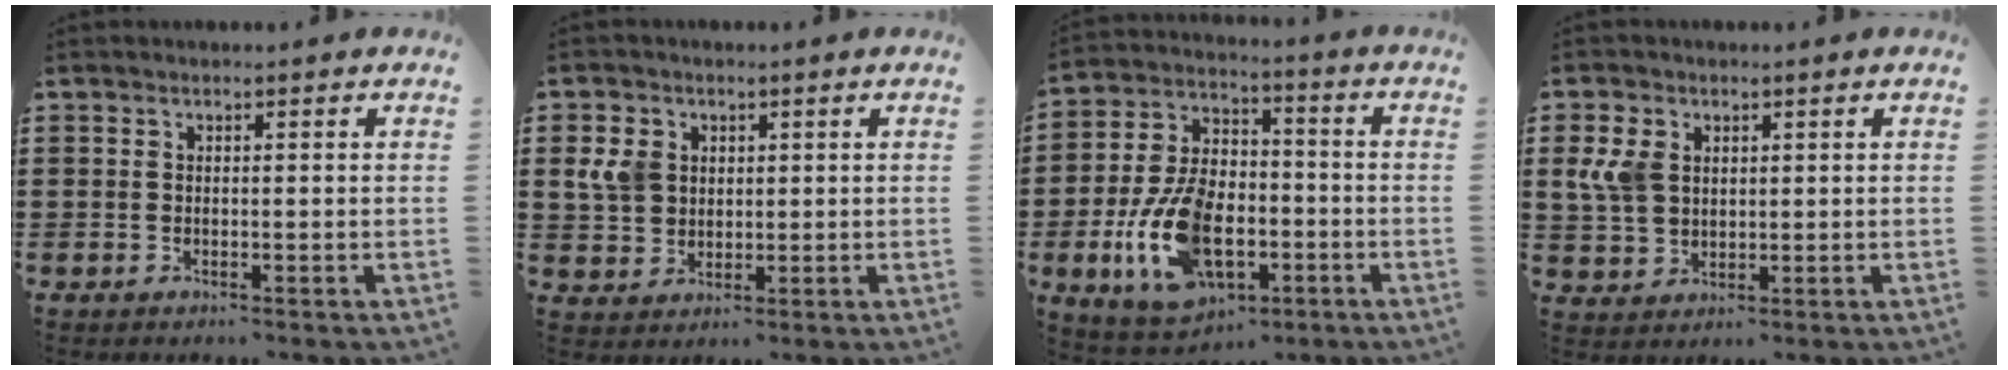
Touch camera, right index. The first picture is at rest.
{"total": 5.3, "force": [1.3, 4.6, 2.5], "torque": [-0.087, 0.008, 0.016]}
{"total": 13.7, "force": [-4.1, 8.4, 10.0], "torque": [-0.231, 0.007, -0.073]}
{"total": 5.5, "force": [1.4, 4.1, 3.3], "torque": [-0.100, 0.007, 0.020]}